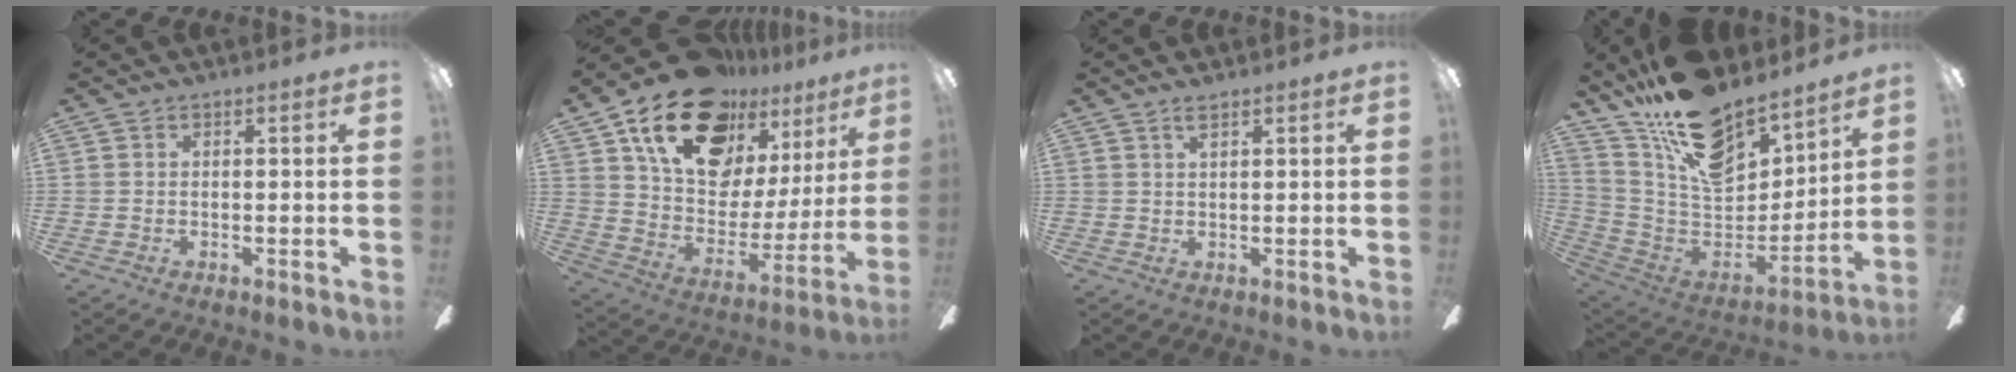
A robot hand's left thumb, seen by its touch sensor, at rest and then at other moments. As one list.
[{"total": 23.3, "force": [16.0, 12.7, 11.2], "torque": [-0.185, -0.096, 0.296]}, {"total": 1.6, "force": [1.2, 0.4, 1.0], "torque": [-0.022, 0.001, 0.022]}, {"total": 19.9, "force": [14.8, 9.4, 9.6], "torque": [-0.180, -0.101, 0.269]}]